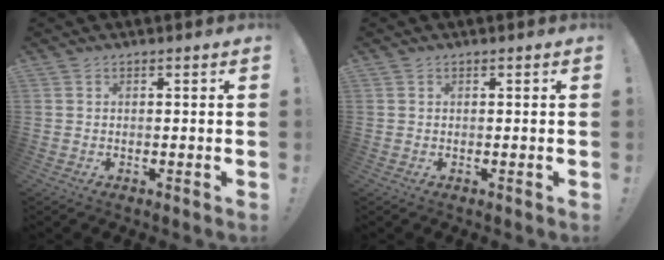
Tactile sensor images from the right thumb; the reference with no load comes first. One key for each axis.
{"total": 0.0}